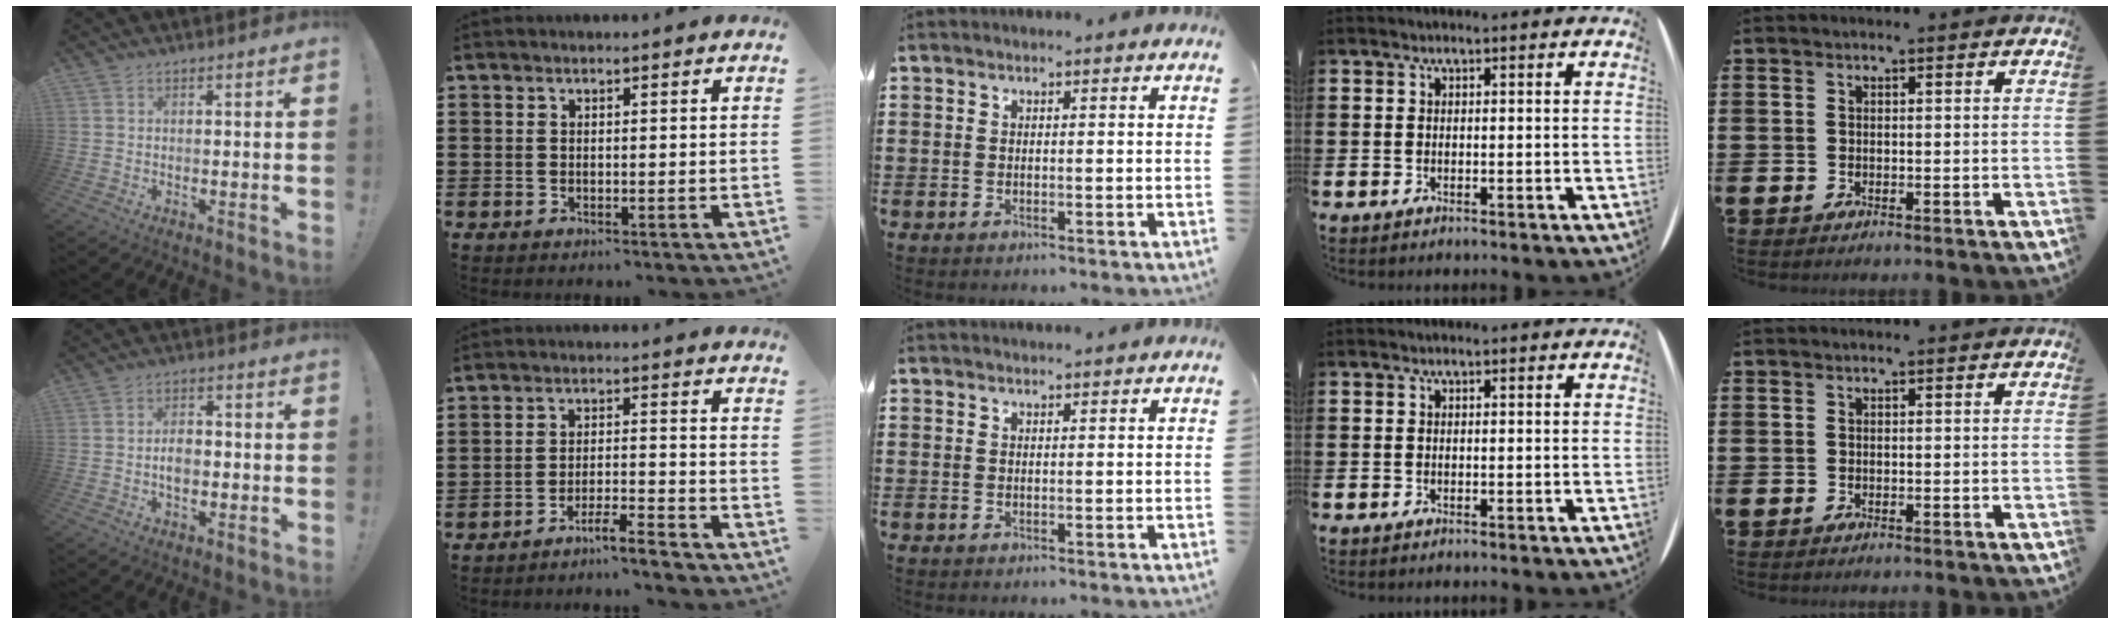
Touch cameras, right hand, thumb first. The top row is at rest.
{"thumb": {"total": 4.4, "force": [-1.2, 3.0, 3.1], "torque": [-0.045, 0.001, -0.027]}, "index": {"total": 4.5, "force": [-4.3, -0.4, 1.2], "torque": [-0.022, -0.002, -0.086]}, "middle": {"total": 0.7, "force": [0.7, -0.2, 0.1], "torque": [-0.004, -0.003, 0.014]}}